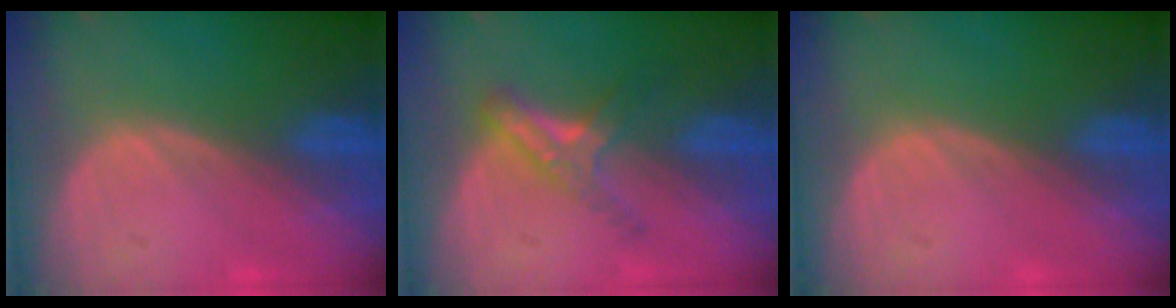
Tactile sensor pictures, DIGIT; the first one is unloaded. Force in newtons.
{"total": 5.4, "press": 4.8, "slide": 2.6}
{"total": 0.0}